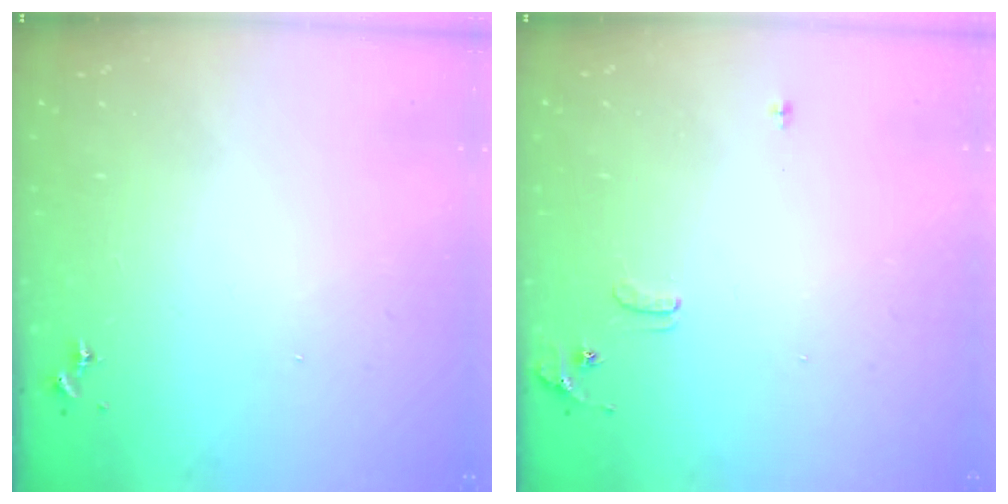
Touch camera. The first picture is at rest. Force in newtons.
{"total": 6.1, "press": 6.0, "slide": 0.9}